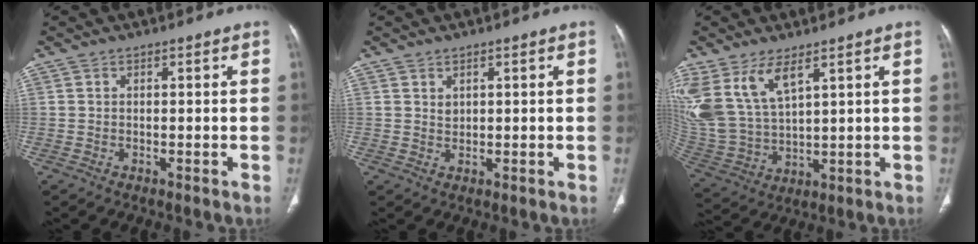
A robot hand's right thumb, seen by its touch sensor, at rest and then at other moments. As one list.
[{"total": 1.3, "force": [0.8, 0.9, 0.6], "torque": [-0.003, -0.007, 0.018]}, {"total": 12.9, "force": [7.0, 5.7, 9.2], "torque": [-0.198, -0.026, 0.162]}]